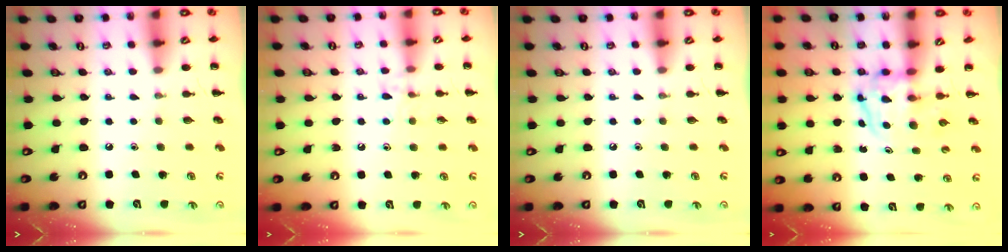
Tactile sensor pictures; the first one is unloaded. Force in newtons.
{"total": 7.7, "press": 7.5, "slide": 1.4}
{"total": 0.0}
{"total": 3.8, "press": 3.7, "slide": 0.6}